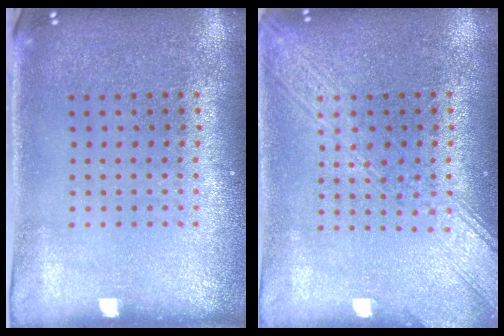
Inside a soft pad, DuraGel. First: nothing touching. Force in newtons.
{"total": 3.4, "press": 3.4, "slide": 0.5}